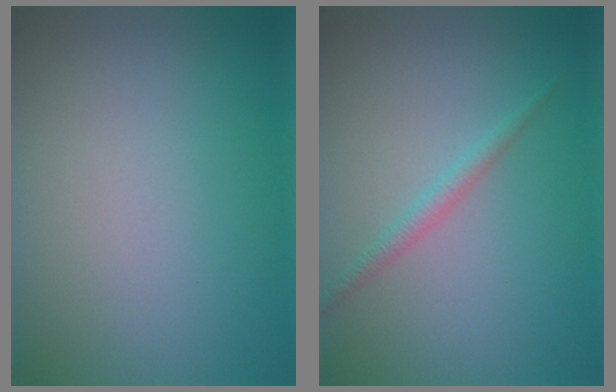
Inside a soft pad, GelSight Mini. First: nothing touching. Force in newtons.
{"total": 1.4, "press": 1.4, "slide": 0.0}